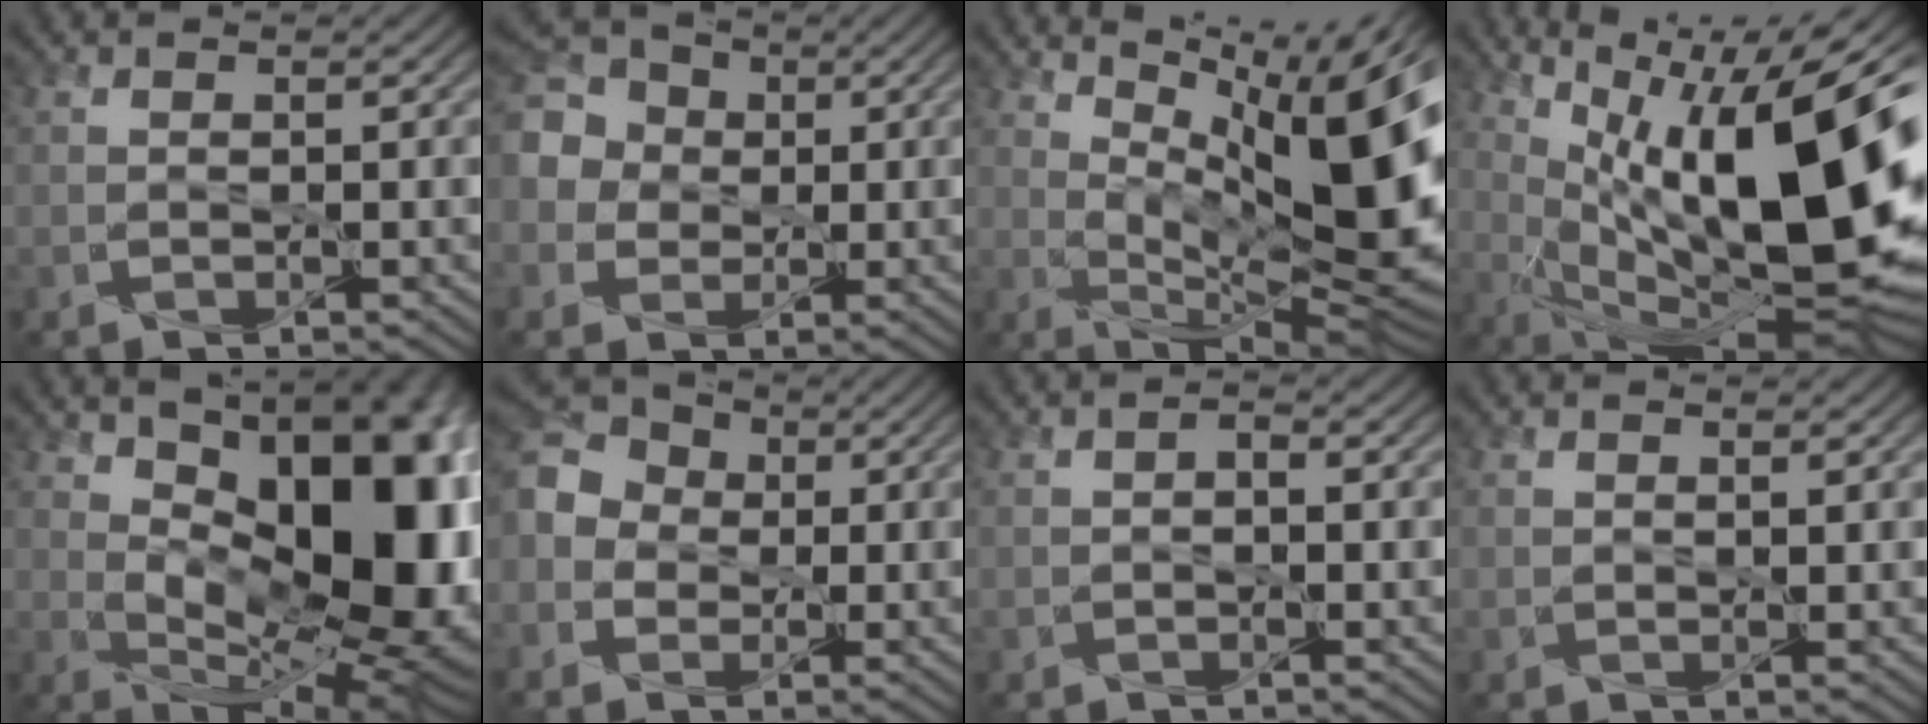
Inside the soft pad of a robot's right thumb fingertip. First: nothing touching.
{"total": 9.6, "force": [1.0, 8.5, 4.3], "torque": [-0.145, 0.023, -0.002]}
{"total": 16.2, "force": [4.9, 5.1, 14.6], "torque": [-0.214, 0.010, 0.093]}
{"total": 20.2, "force": [3.4, 7.2, 18.5], "torque": [-0.276, 0.017, 0.069]}
{"total": 18.3, "force": [4.7, 9.2, 15.1], "torque": [-0.194, 0.013, 0.089]}
{"total": 8.9, "force": [-0.6, 7.7, 4.3], "torque": [-0.134, 0.010, -0.035]}
{"total": 0.8, "force": [-0.2, 0.5, 0.7], "torque": [-0.008, -0.003, -0.001]}
{"total": 0.8, "force": [0.8, -0.1, 0.2], "torque": [-0.006, -0.001, 0.018]}